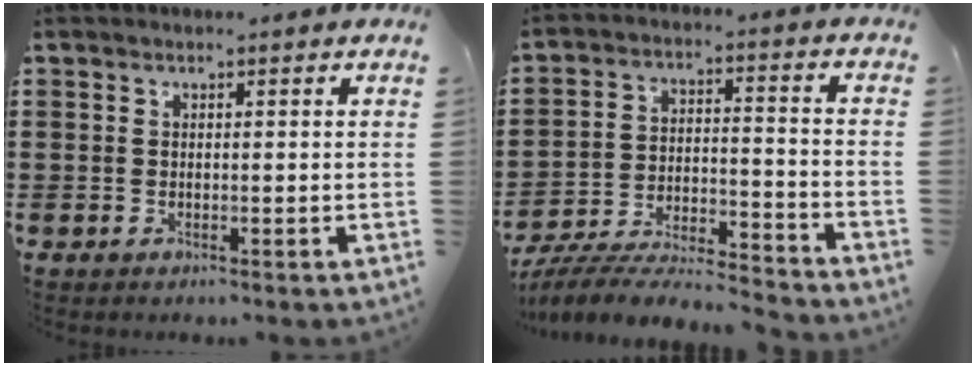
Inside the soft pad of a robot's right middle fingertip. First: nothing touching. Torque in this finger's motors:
{"motor_torque": [2.14, 0.00, 0.19, 0.13]}